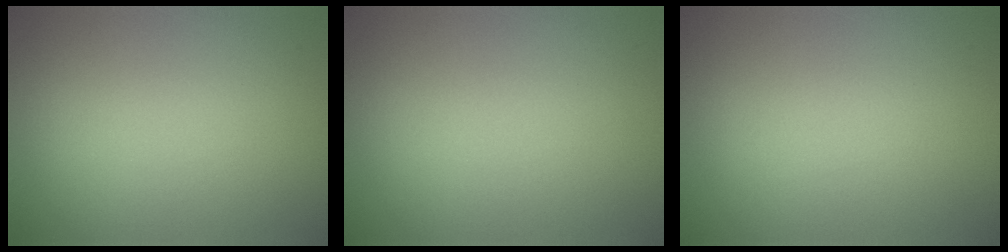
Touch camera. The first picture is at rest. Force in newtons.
{"total": 0.0}
{"total": 0.0}